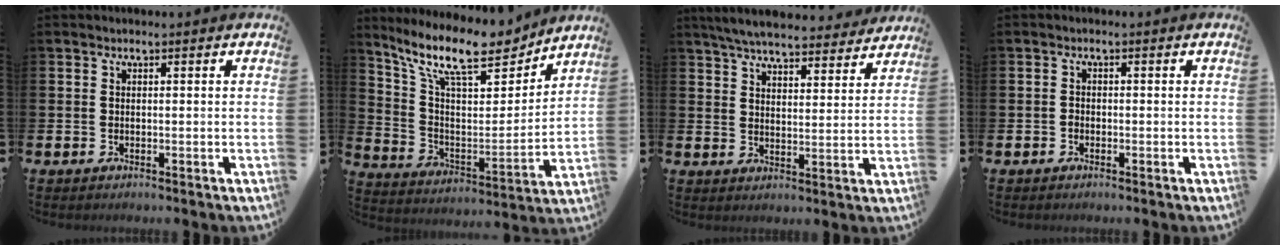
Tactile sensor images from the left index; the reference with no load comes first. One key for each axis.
{"total": 13.3, "fx": 11.1, "fy": 3.6, "fz": 6.2, "tx": -0.148, "ty": -0.067, "tz": 0.194}
{"total": 6.3, "fx": 6.1, "fy": 0.9, "fz": 1.4, "tx": -0.045, "ty": -0.037, "tz": 0.106}
{"total": 0.8, "fx": -0.6, "fy": 0.6, "fz": 0.2, "tx": -0.011, "ty": 0.005, "tz": -0.011}